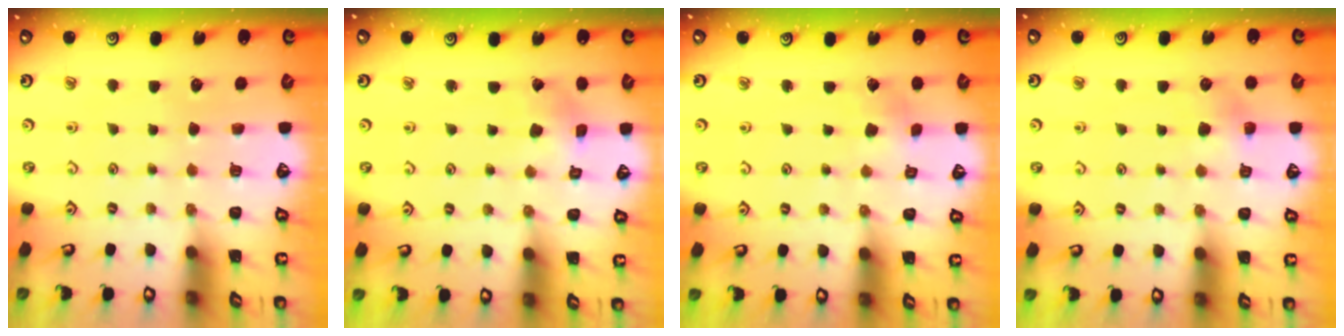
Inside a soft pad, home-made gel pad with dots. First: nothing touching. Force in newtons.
{"total": 1.4, "press": 1.4, "slide": 0.2}
{"total": 2.4, "press": 2.4, "slide": 0.2}
{"total": 7.4, "press": 7.4, "slide": 0.3}